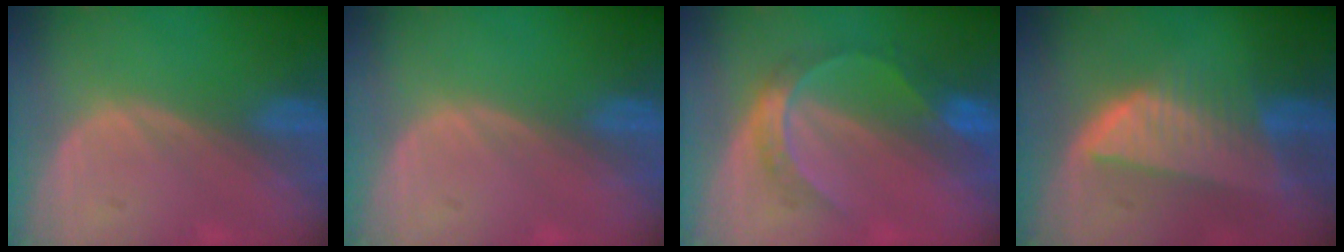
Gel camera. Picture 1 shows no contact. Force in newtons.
{"total": 0.0}
{"total": 6.7, "press": 5.8, "slide": 3.4}
{"total": 8.2, "press": 7.3, "slide": 3.8}